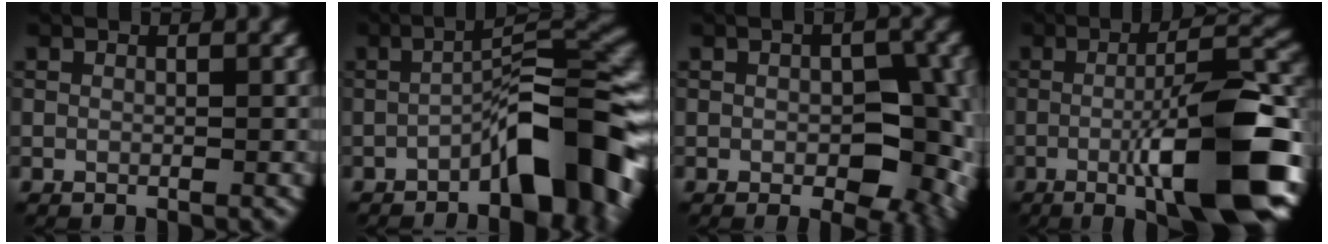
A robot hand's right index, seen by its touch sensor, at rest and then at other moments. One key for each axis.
{"total": 8.9, "fx": -4.1, "fy": 2.7, "fz": 7.4, "tx": -0.088, "ty": 0.025, "tz": -0.072}
{"total": 6.5, "fx": -1.0, "fy": 3.7, "fz": 5.3, "tx": -0.059, "ty": -0.013, "tz": -0.007}
{"total": 11.8, "fx": -3.1, "fy": 2.2, "fz": 11.1, "tx": -0.158, "ty": 0.006, "tz": -0.058}